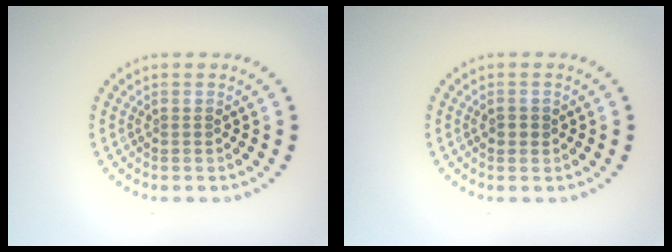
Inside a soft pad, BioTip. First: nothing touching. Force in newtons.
{"total": 1.0, "press": 1.0, "slide": 0.2}